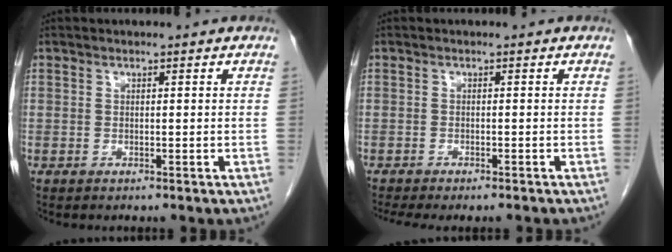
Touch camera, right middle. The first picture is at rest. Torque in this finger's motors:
{"motor_torque": [0.83, -0.72, 0.10, 0.06]}